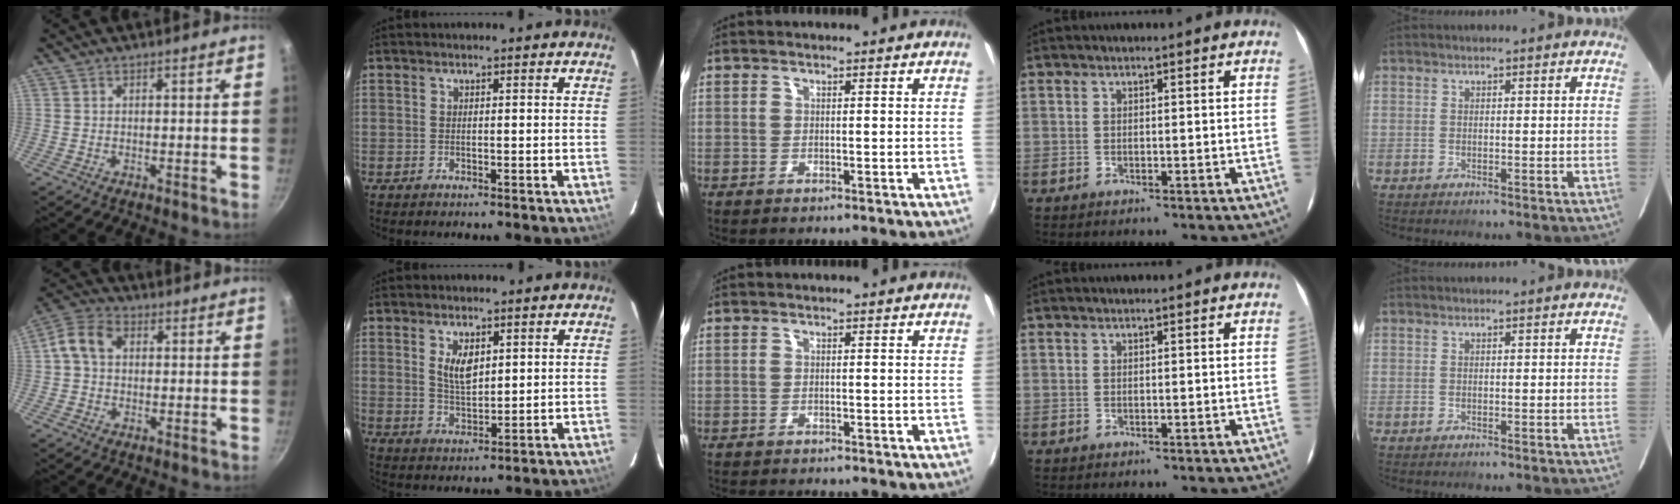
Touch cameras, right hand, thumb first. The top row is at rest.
{"thumb": {"total": 7.1, "force": [0.8, 5.5, 4.3], "torque": [-0.070, 0.020, -0.001]}, "index": {"total": 5.4, "force": [2.0, 2.7, 4.2], "torque": [-0.072, -0.001, 0.042]}, "middle": {"total": 2.6, "force": [-2.5, 0.5, 0.7], "torque": [-0.024, -0.014, -0.042]}}